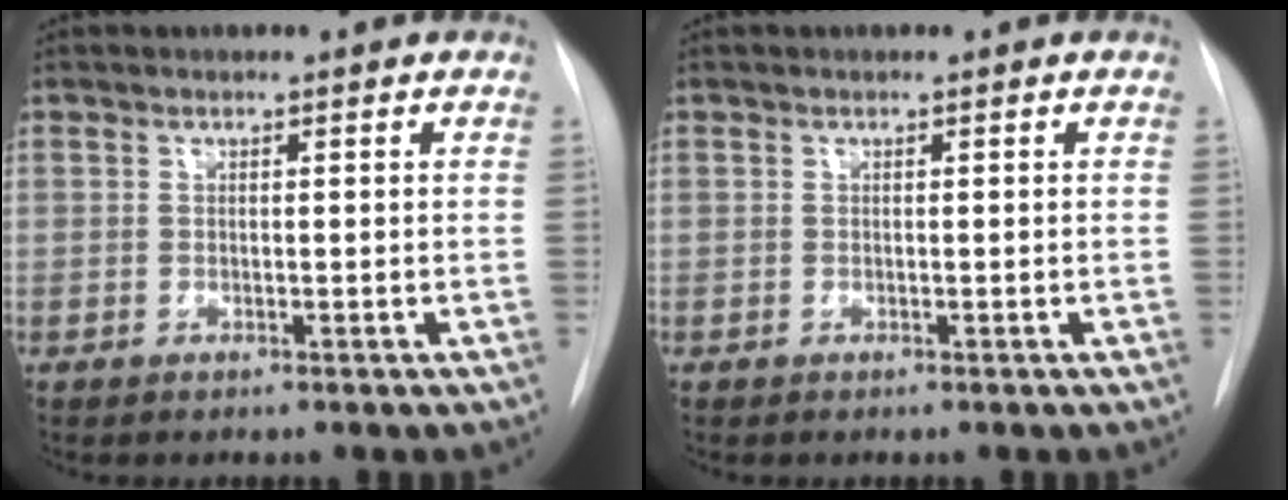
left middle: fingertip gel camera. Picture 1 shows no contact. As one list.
[{"total": 0.0}]